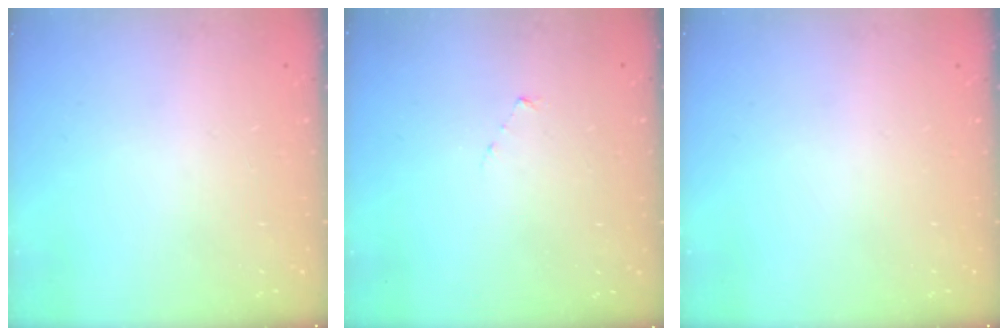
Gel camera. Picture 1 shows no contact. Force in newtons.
{"total": 2.7, "press": 2.7, "slide": 0.3}
{"total": 0.0}